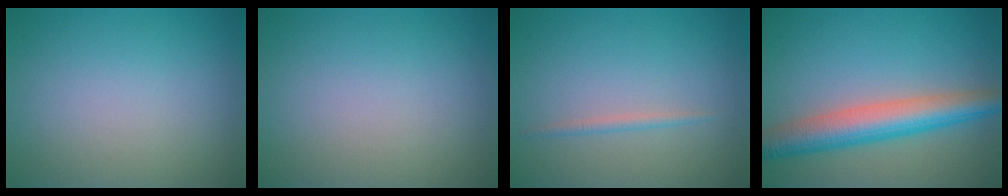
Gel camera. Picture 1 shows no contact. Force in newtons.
{"total": 0.0}
{"total": 0.9, "press": 0.9, "slide": 0.0}
{"total": 6.4, "press": 6.4, "slide": 0.2}